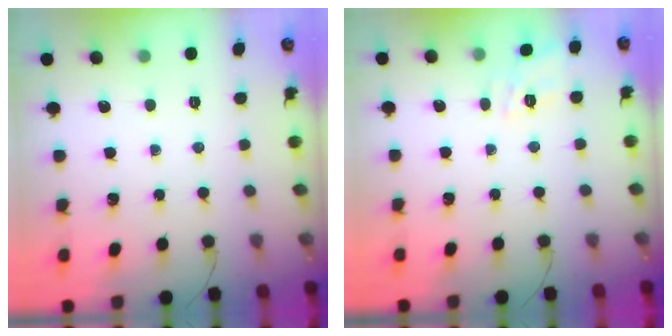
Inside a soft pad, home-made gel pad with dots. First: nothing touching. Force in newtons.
{"total": 11.2, "press": 11.1, "slide": 1.2}